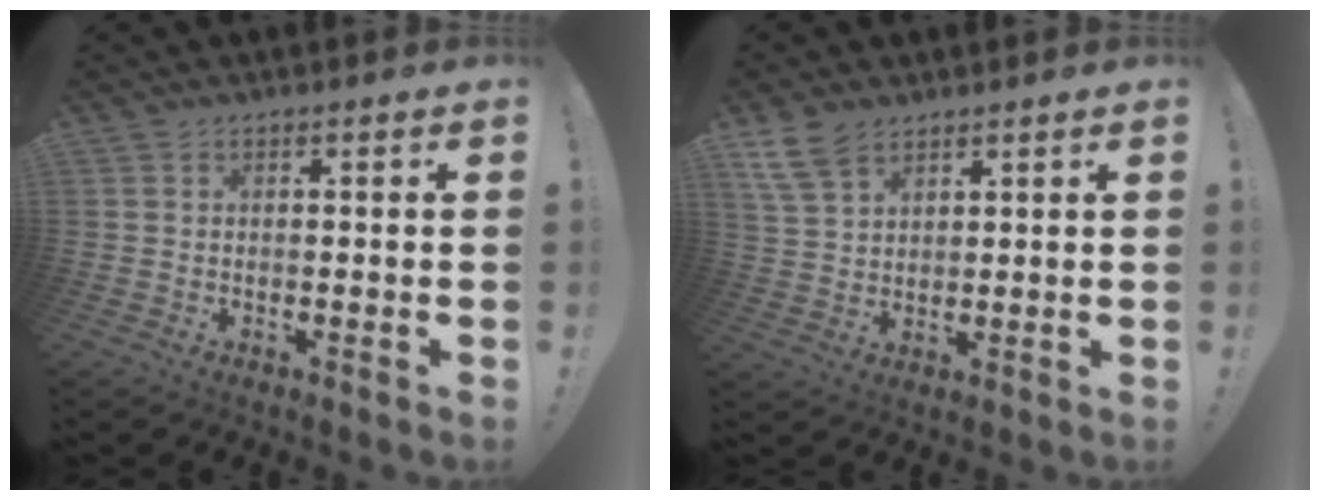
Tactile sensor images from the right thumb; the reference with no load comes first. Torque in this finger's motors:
{"motor_torque": [-0.38, 0.46, 0.06, 0.04, 0.03]}